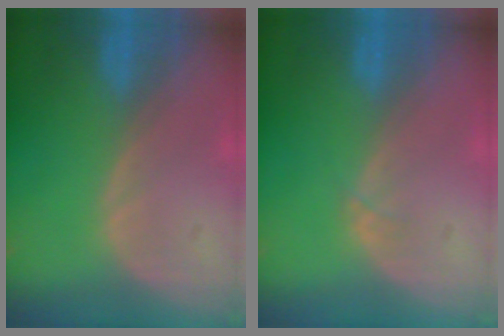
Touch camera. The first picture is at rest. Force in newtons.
{"total": 0.5, "press": 0.5, "slide": 0.1}